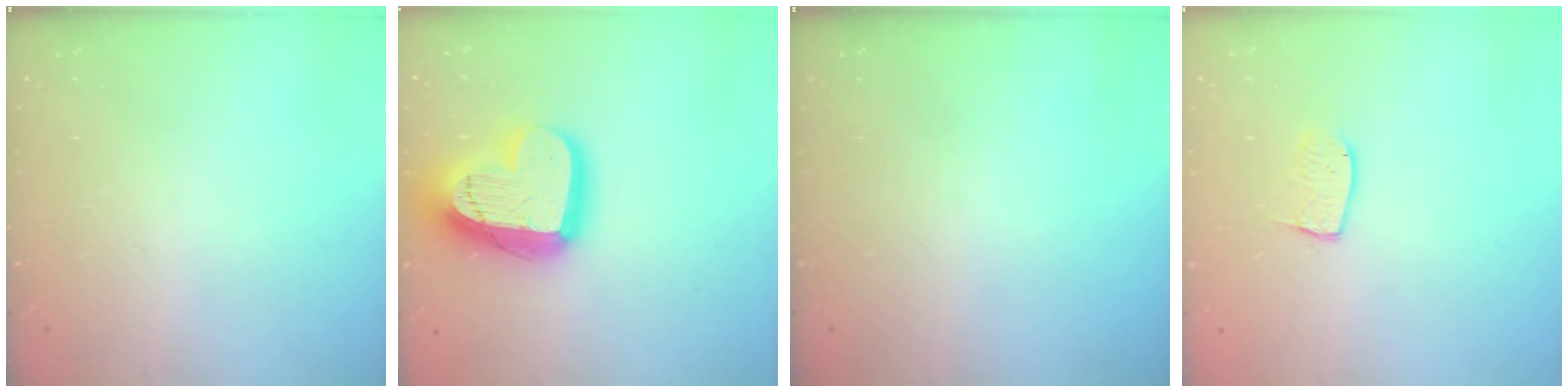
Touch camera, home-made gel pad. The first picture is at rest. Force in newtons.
{"total": 19.5, "press": 19.4, "slide": 1.4}
{"total": 0.0}
{"total": 6.6, "press": 6.5, "slide": 0.5}